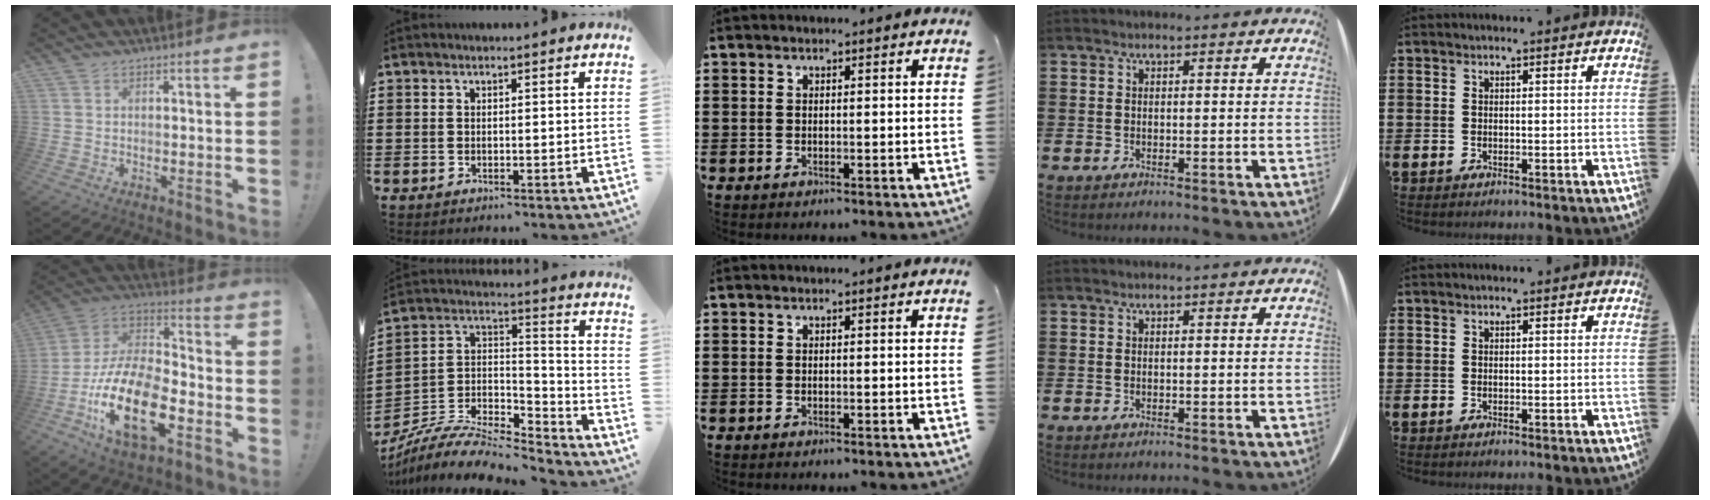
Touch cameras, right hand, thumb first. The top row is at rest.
{"thumb": {"total": 22.1, "force": [-9.4, 10.2, 17.2], "torque": [-0.349, 0.040, -0.161]}, "index": {"total": 8.4, "force": [-6.9, 3.1, 3.6], "torque": [-0.076, 0.006, -0.136]}}